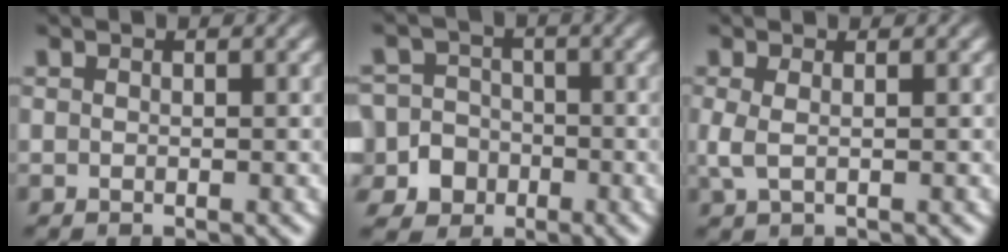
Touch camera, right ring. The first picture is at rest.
{"total": 7.9, "force": [-3.4, 6.9, 2.1], "torque": [-0.036, -0.031, -0.056]}
{"total": 1.5, "force": [0.1, 0.5, 1.4], "torque": [-0.040, -0.007, 0.010]}